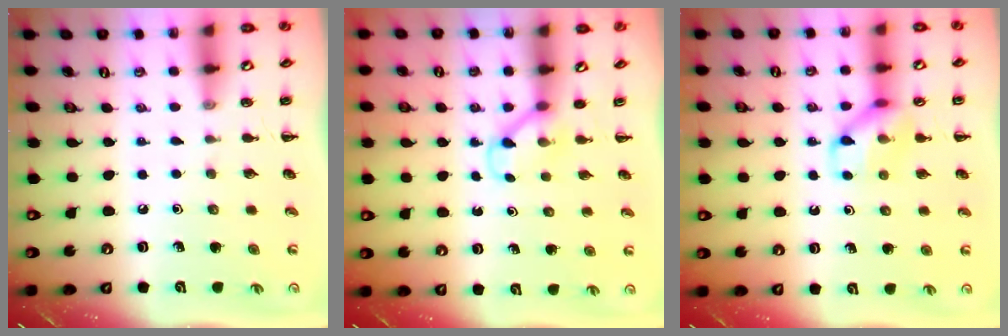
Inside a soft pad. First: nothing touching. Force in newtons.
{"total": 3.5, "press": 3.3, "slide": 1.0}
{"total": 11.6, "press": 11.6, "slide": 1.1}